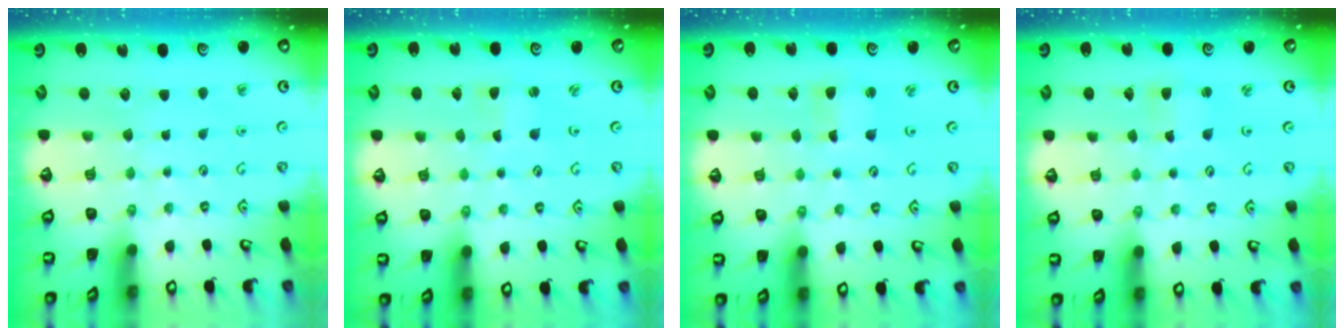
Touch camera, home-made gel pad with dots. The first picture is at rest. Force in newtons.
{"total": 1.4, "press": 1.4, "slide": 0.4}
{"total": 1.5, "press": 1.5, "slide": 0.3}
{"total": 2.5, "press": 2.5, "slide": 0.1}